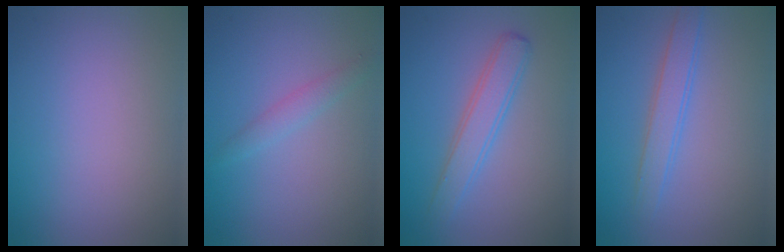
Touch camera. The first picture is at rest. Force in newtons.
{"total": 1.1, "press": 1.1, "slide": 0.1}
{"total": 2.9, "press": 2.9, "slide": 0.0}
{"total": 2.4, "press": 2.4, "slide": 0.1}